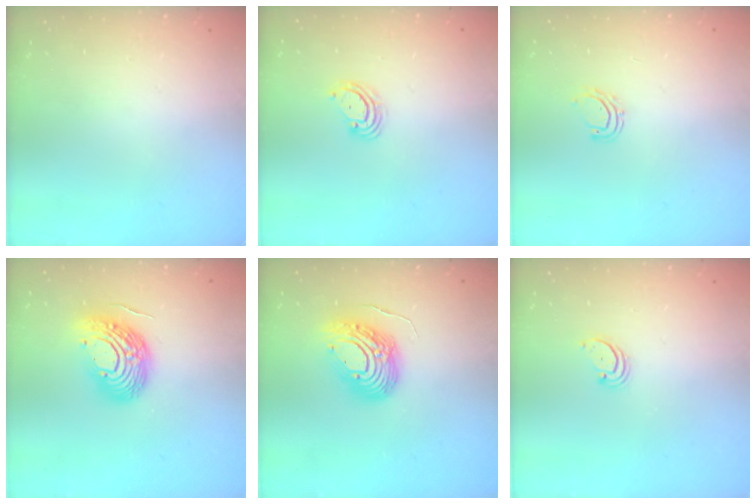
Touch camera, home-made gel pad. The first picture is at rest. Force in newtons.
{"total": 5.5, "press": 5.5, "slide": 0.6}
{"total": 4.4, "press": 4.2, "slide": 1.0}
{"total": 13.9, "press": 13.8, "slide": 1.6}
{"total": 15.0, "press": 14.9, "slide": 1.9}
{"total": 2.2, "press": 2.2, "slide": 0.2}